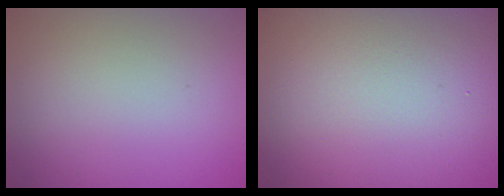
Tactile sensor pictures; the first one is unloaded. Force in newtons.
{"total": 20.5, "press": 20.5, "slide": 1.4}